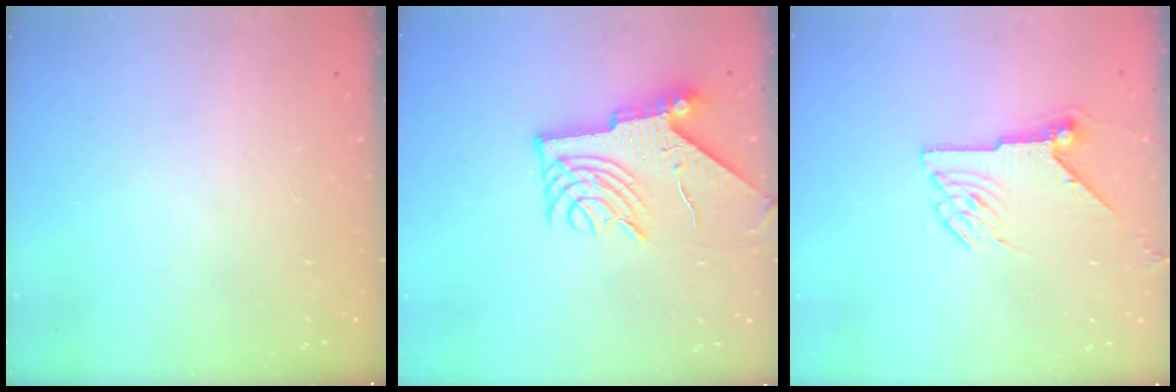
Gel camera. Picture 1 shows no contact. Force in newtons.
{"total": 9.5, "press": 9.4, "slide": 0.9}
{"total": 7.7, "press": 7.7, "slide": 0.3}